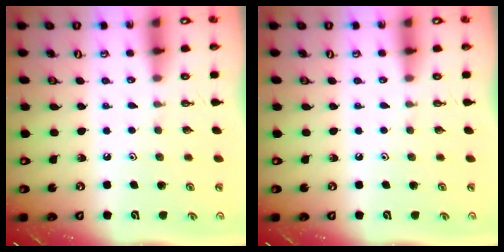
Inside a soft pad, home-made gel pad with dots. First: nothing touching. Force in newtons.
{"total": 0.0}